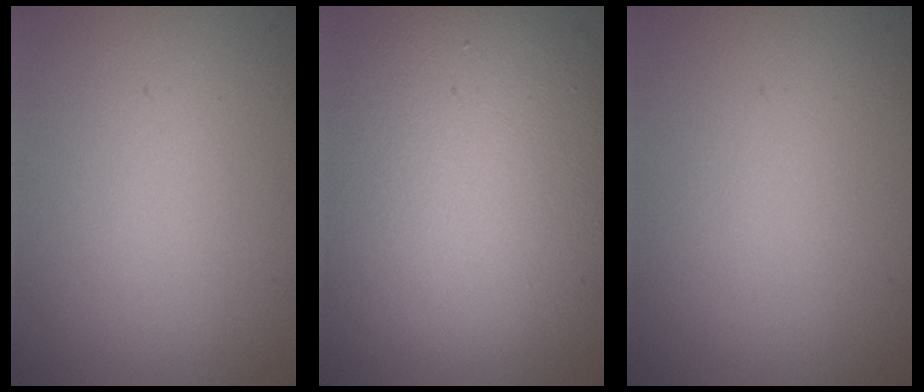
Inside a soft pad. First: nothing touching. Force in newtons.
{"total": 11.9, "press": 11.8, "slide": 0.7}
{"total": 0.0}